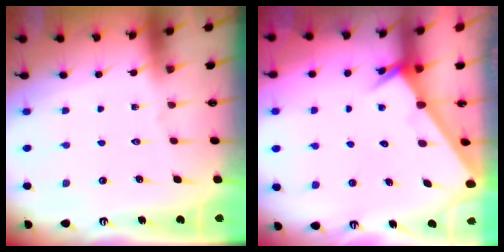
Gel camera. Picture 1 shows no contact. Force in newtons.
{"total": 2.5, "press": 2.5, "slide": 0.1}